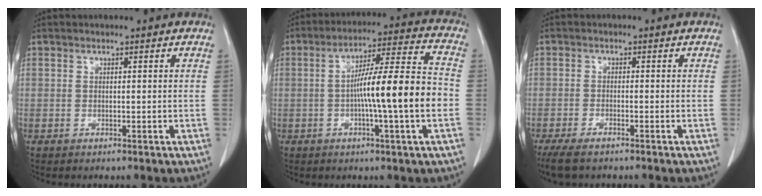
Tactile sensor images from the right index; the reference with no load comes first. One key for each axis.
{"total": 14.0, "fx": -2.3, "fy": -0.1, "fz": 13.8, "tx": -0.223, "ty": 0.013, "tz": -0.043}
{"total": 5.0, "fx": -3.8, "fy": 1.2, "fz": 2.9, "tx": -0.053, "ty": -0.011, "tz": -0.060}